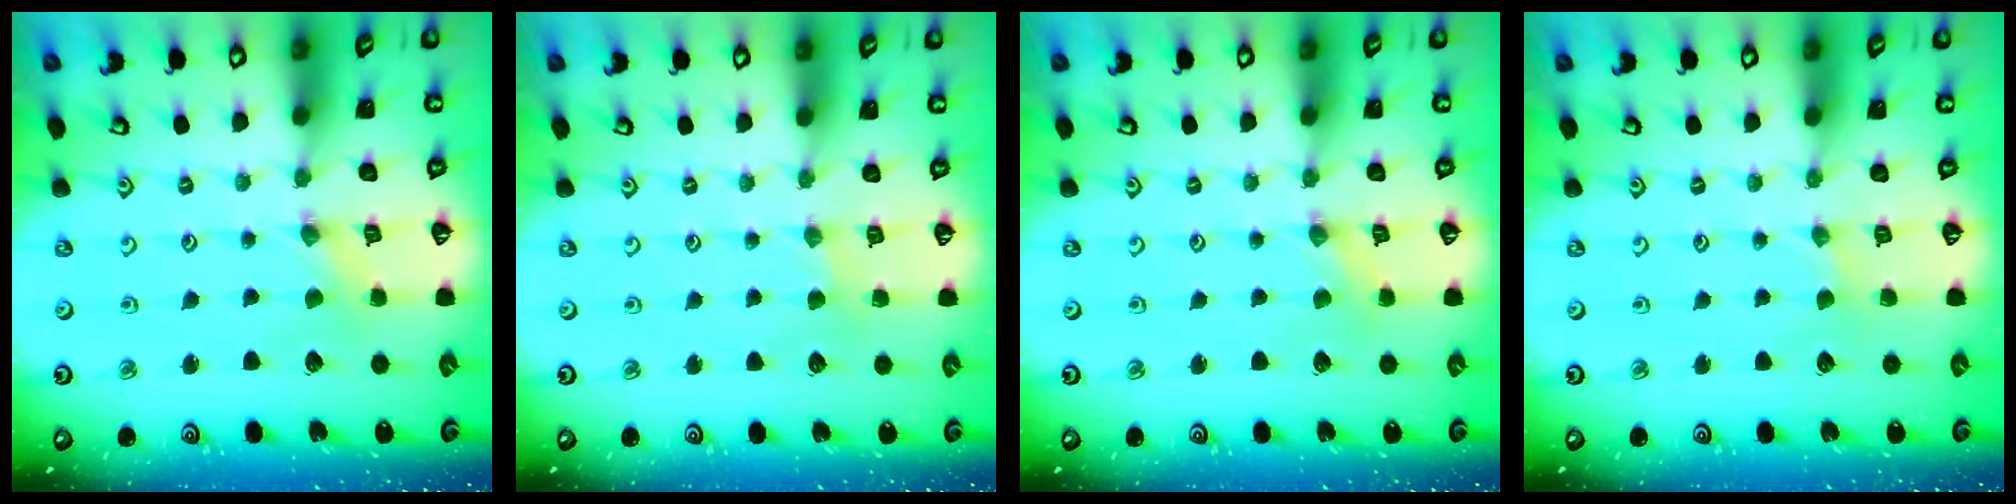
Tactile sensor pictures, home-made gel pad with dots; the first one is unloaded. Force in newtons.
{"total": 1.9, "press": 1.8, "slide": 0.4}
{"total": 0.0}
{"total": 0.6, "press": 0.6, "slide": 0.2}